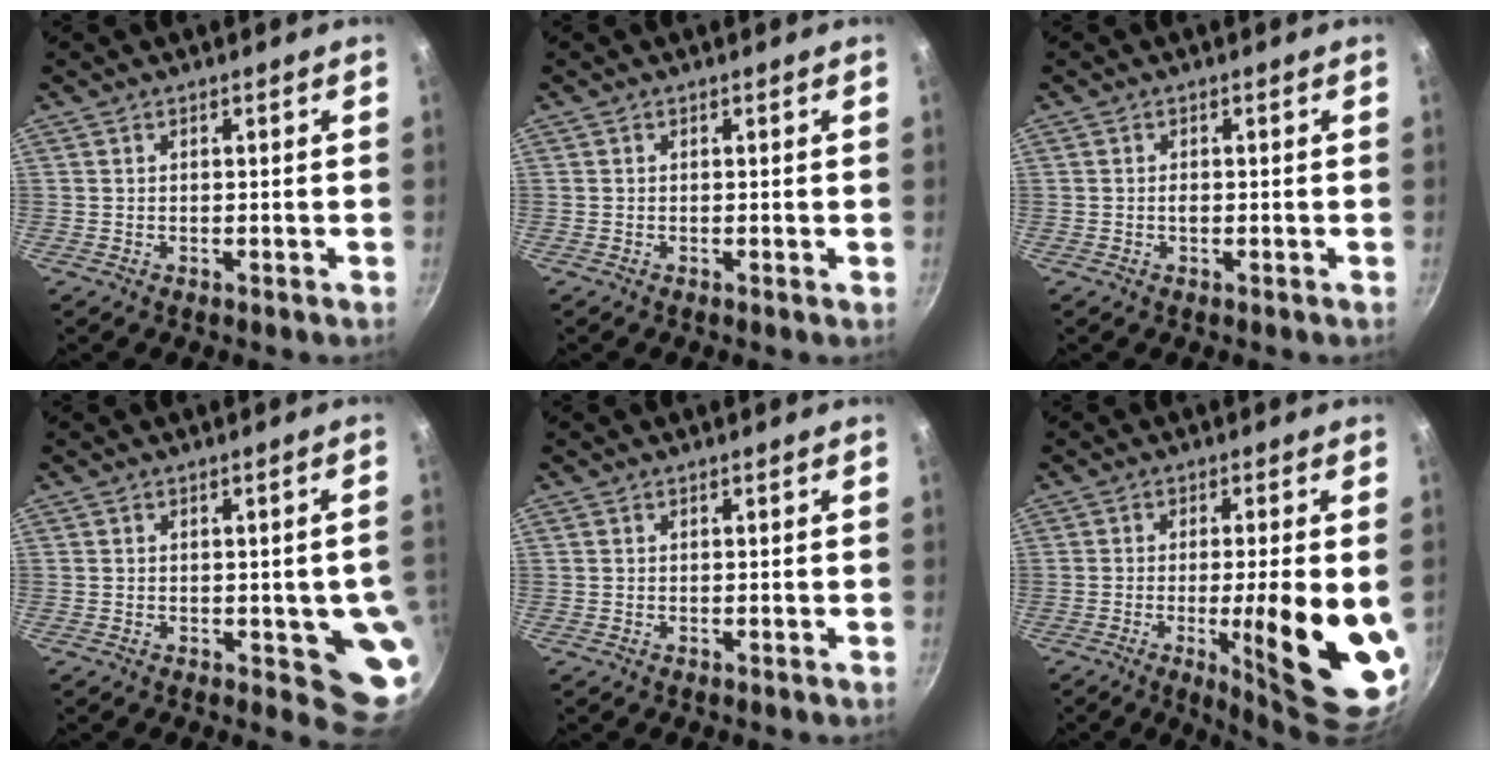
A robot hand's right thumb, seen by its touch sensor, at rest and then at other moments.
{"total": 0.0}
{"total": 0.9, "force": [-0.2, 0.5, 0.7], "torque": [-0.012, 0.003, -0.004]}
{"total": 8.3, "force": [-1.2, 3.7, 7.3], "torque": [-0.056, -0.008, -0.014]}
{"total": 0.0}
{"total": 16.0, "force": [-2.6, 3.2, 15.4], "torque": [-0.206, -0.008, -0.030]}